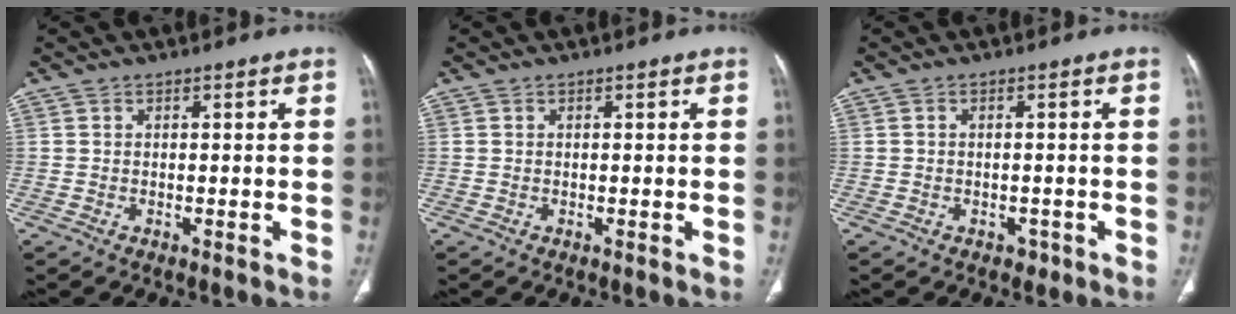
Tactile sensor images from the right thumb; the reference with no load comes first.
{"total": 0.0}
{"total": 1.4, "force": [-0.8, 1.1, 0.4], "torque": [-0.001, 0.004, -0.008]}